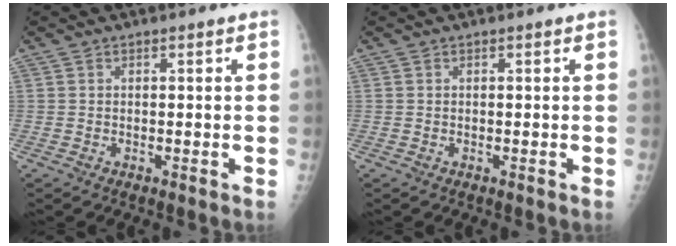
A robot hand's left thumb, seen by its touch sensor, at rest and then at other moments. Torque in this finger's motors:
{"motor_torque": [0.01, 0.02, -0.02, -0.03, 0.00]}